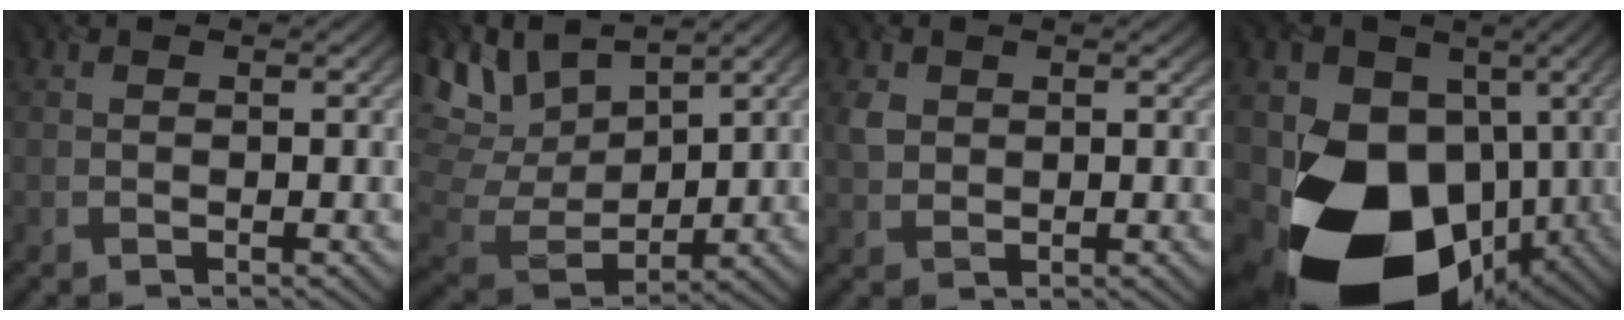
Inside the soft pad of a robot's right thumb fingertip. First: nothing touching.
{"total": 10.2, "force": [6.9, 4.1, 6.3], "torque": [-0.175, 0.013, 0.132]}
{"total": 2.4, "force": [0.9, 1.8, 1.2], "torque": [-0.031, -0.002, 0.018]}
{"total": 19.9, "force": [-4.5, 15.2, 12.1], "torque": [-0.211, -0.040, -0.070]}